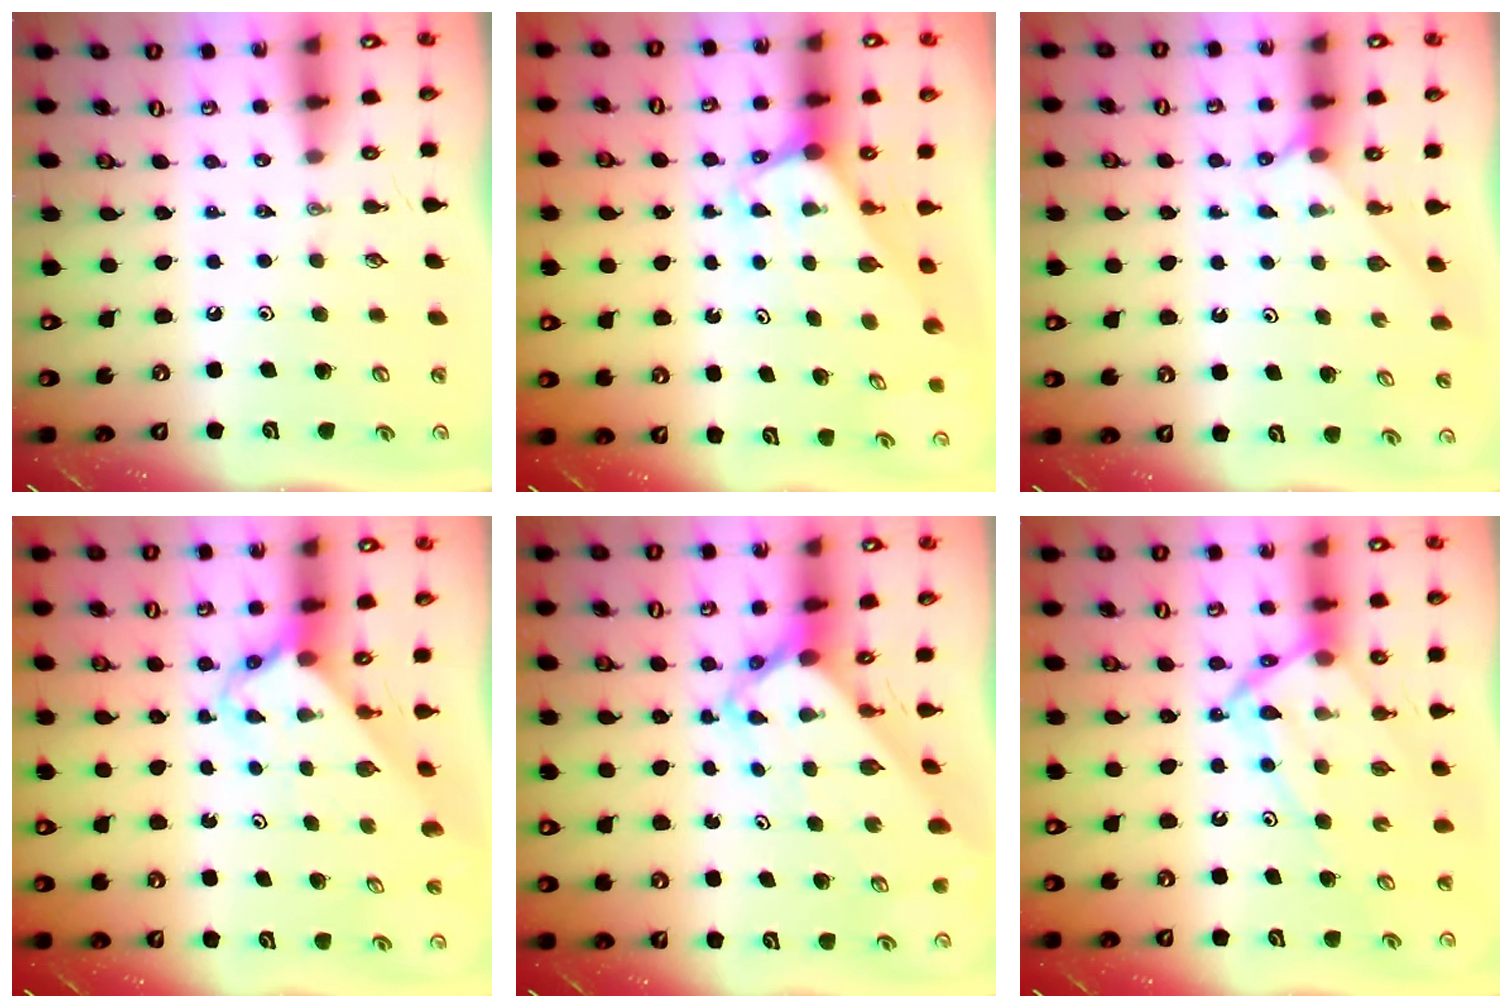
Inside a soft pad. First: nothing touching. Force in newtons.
{"total": 1.9, "press": 1.9, "slide": 0.1}
{"total": 2.1, "press": 2.1, "slide": 0.3}
{"total": 2.6, "press": 2.6, "slide": 0.2}
{"total": 4.3, "press": 4.3, "slide": 0.4}
{"total": 11.3, "press": 11.2, "slide": 1.2}